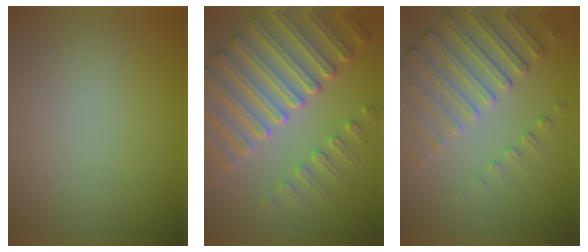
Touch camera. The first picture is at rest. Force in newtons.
{"total": 7.4, "press": 5.7, "slide": 4.8}
{"total": 4.9, "press": 3.6, "slide": 3.3}